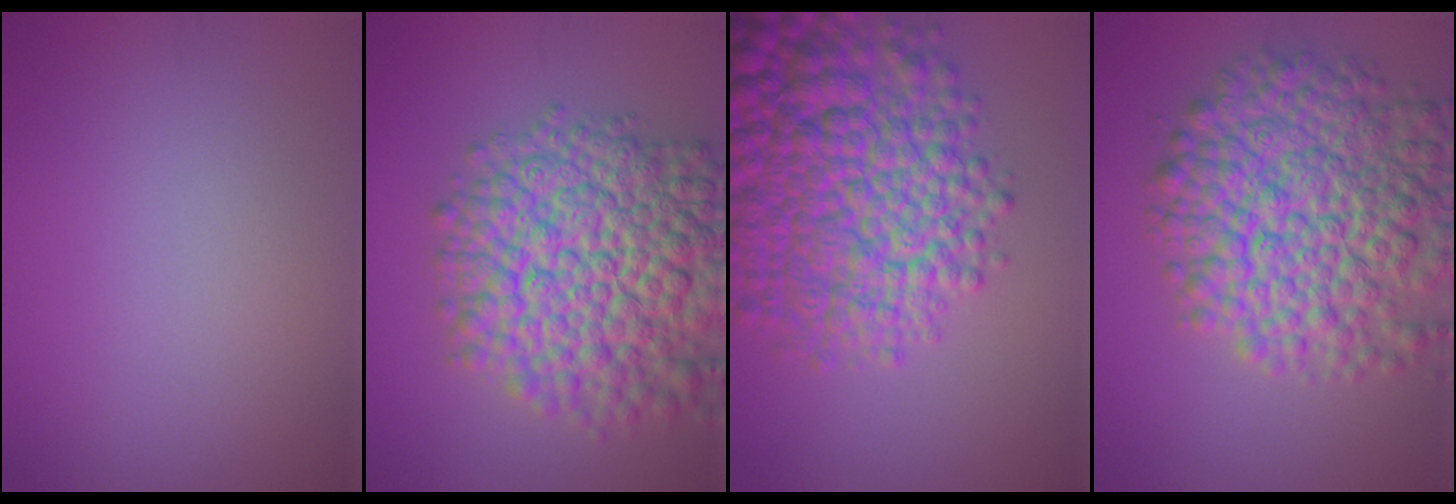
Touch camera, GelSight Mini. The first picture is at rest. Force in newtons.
{"total": 12.8, "press": 12.8, "slide": 0.5}
{"total": 12.2, "press": 12.2, "slide": 0.4}
{"total": 11.2, "press": 11.2, "slide": 0.5}